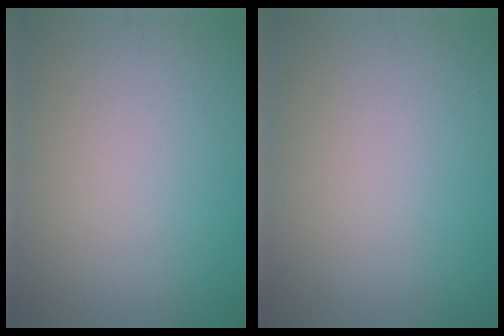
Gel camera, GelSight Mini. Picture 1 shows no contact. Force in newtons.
{"total": 0.0}